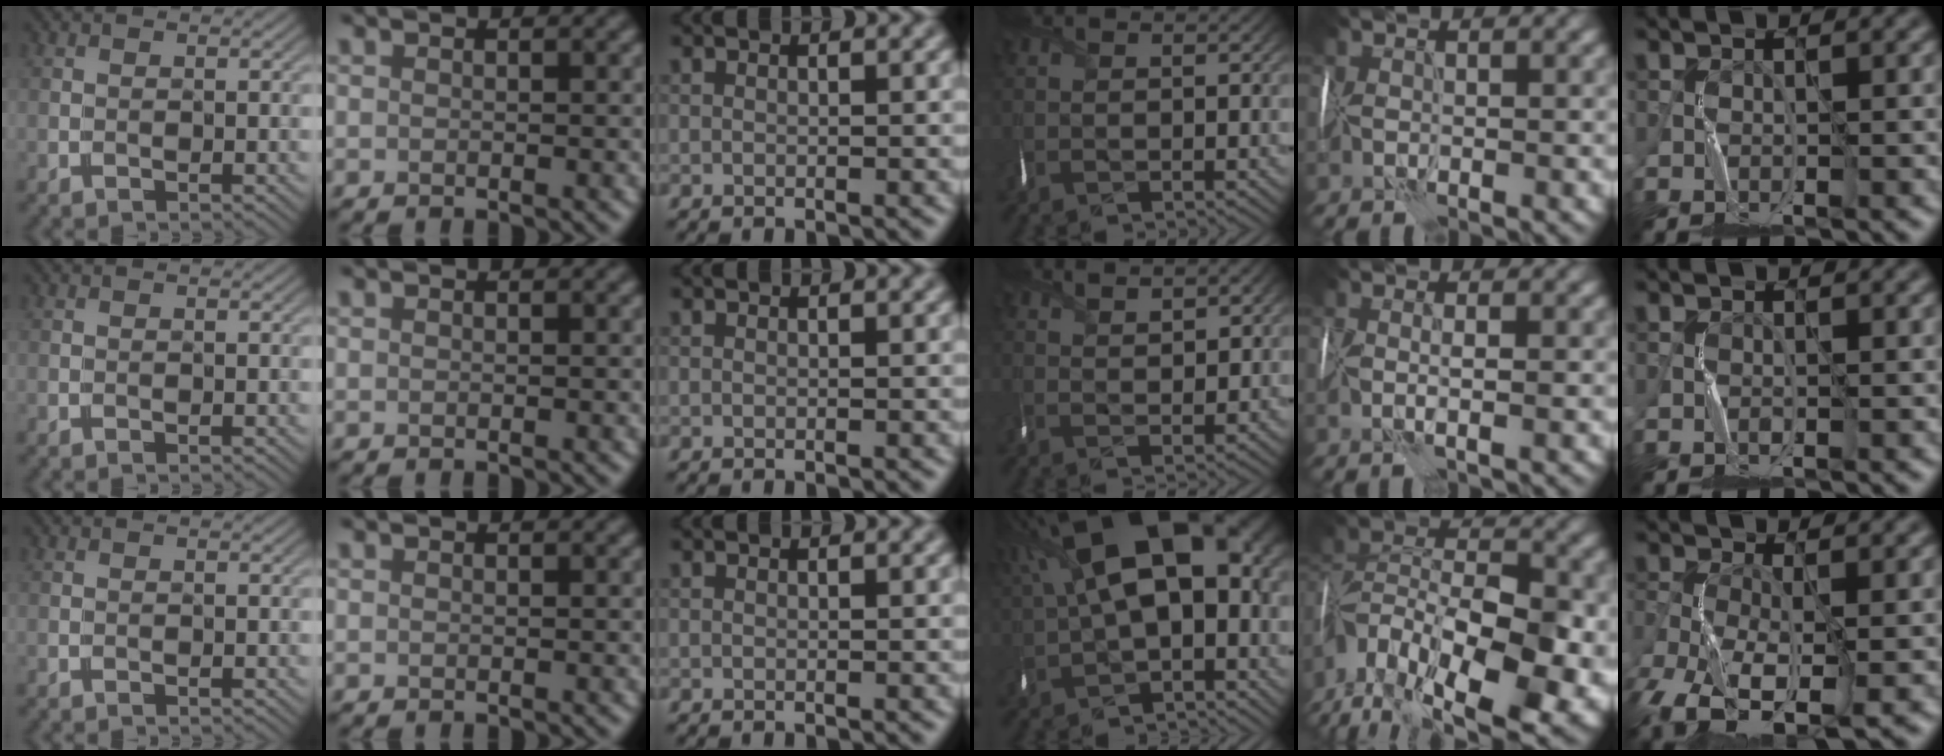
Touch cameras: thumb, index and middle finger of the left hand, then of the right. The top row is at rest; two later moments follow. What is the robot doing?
{"motion": "wrap", "object": "sponge"}